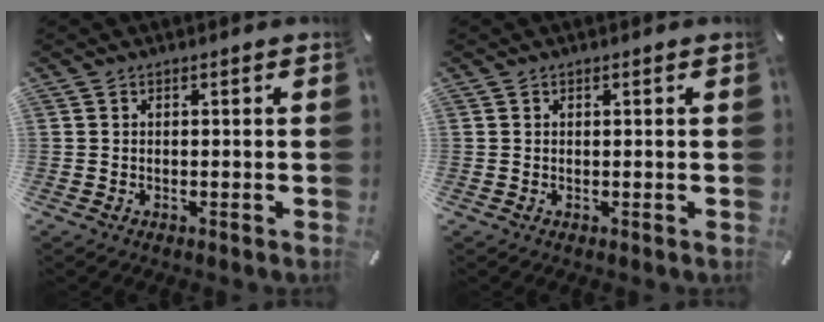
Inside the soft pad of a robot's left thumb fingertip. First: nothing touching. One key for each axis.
{"total": 0.0}